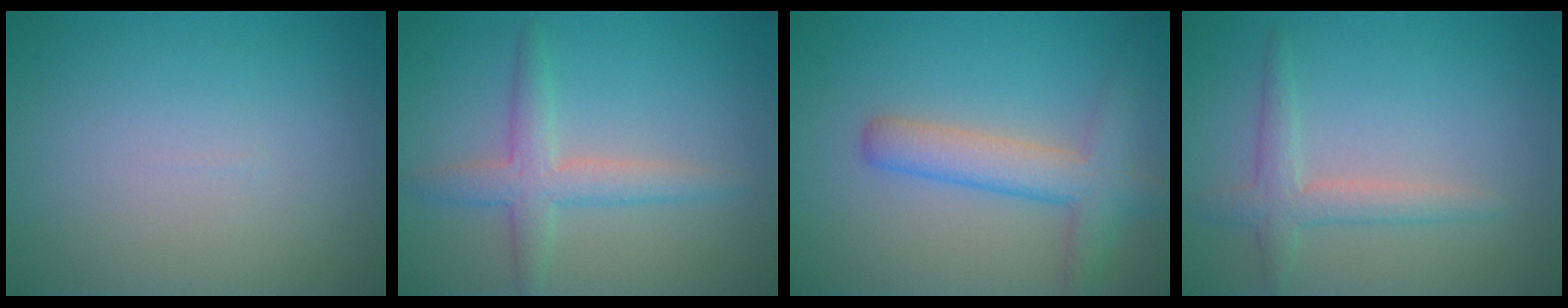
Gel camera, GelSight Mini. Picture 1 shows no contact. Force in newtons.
{"total": 3.3, "press": 3.3, "slide": 0.1}
{"total": 4.5, "press": 4.5, "slide": 0.2}
{"total": 2.5, "press": 2.5, "slide": 0.1}